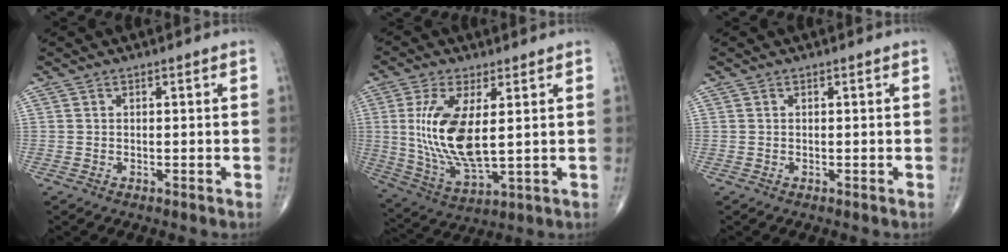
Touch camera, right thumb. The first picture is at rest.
{"total": 14.4, "force": [2.0, 5.7, 13.1], "torque": [-0.275, -0.023, 0.052]}
{"total": 0.0}